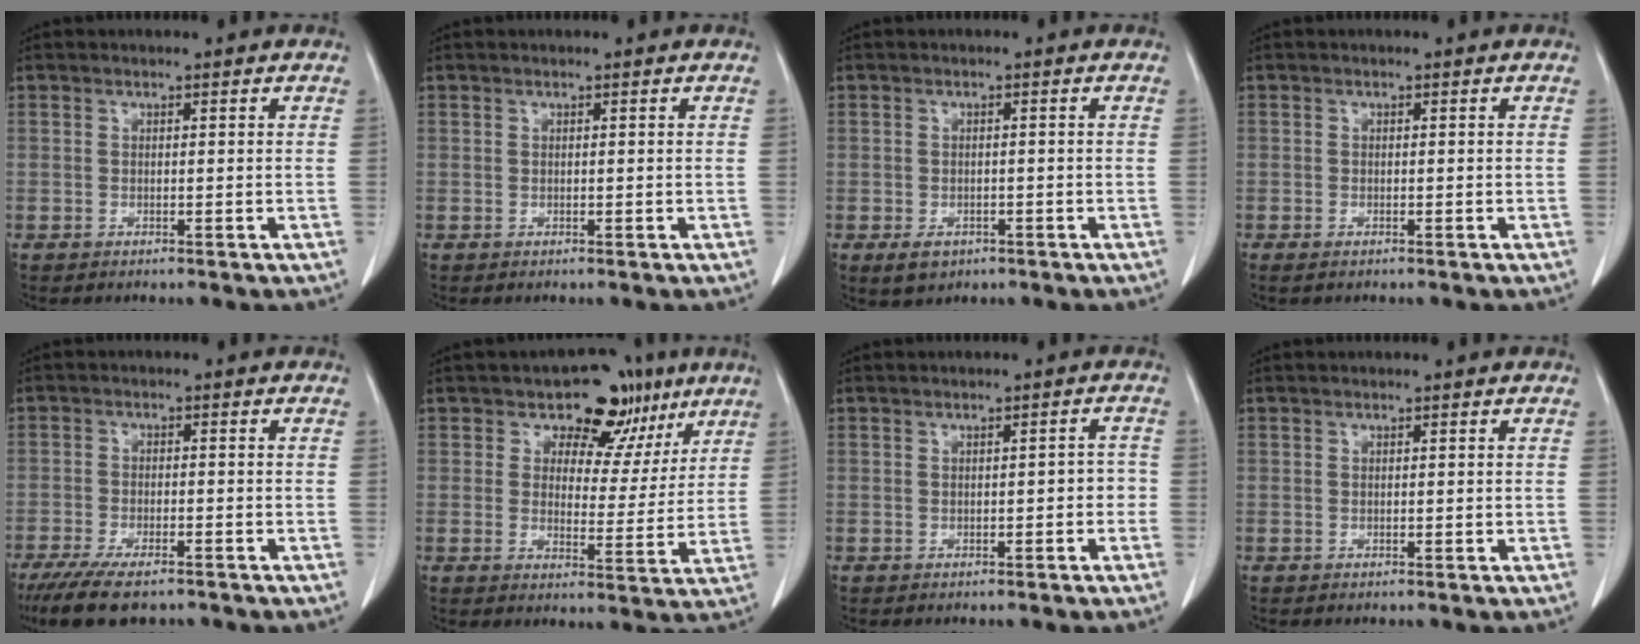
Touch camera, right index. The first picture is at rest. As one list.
[{"total": 0.0}, {"total": 3.3, "force": [-1.8, 2.1, 1.8], "torque": [-0.031, -0.003, -0.020]}, {"total": 1.0, "force": [-0.6, 0.3, 0.7], "torque": [-0.012, -0.001, -0.010]}, {"total": 9.3, "force": [-7.0, 2.5, 5.5], "torque": [-0.091, -0.019, -0.117]}, {"total": 9.3, "force": [5.4, 6.2, 4.2], "torque": [-0.034, 0.012, 0.072]}, {"total": 2.3, "force": [-0.8, 1.1, 1.9], "torque": [-0.019, 0.016, -0.011]}, {"total": 0.0}]